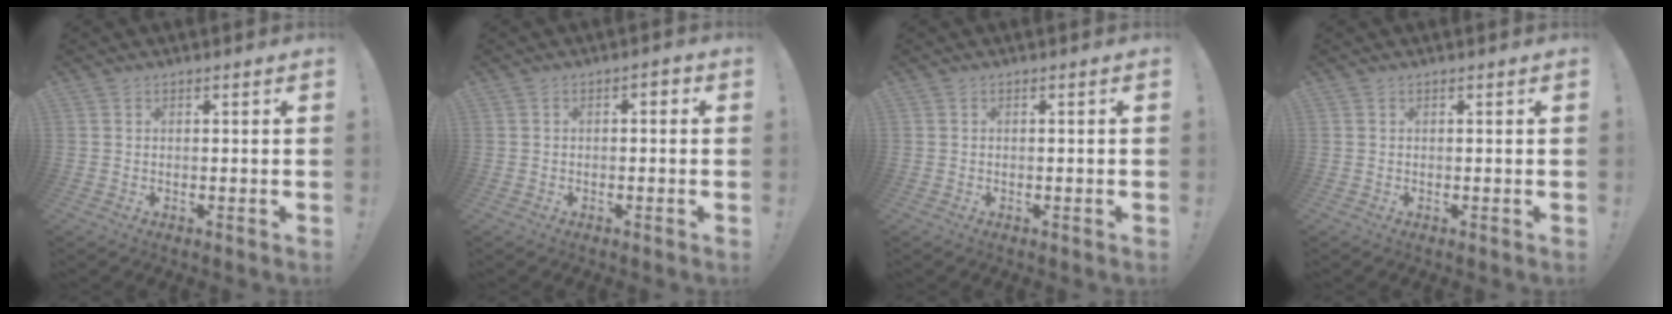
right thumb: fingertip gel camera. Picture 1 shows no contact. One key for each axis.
{"total": 1.8, "fx": -1.1, "fy": 0.9, "fz": 1.0, "tx": -0.008, "ty": 0.007, "tz": -0.023}
{"total": 0.0}
{"total": 0.0}